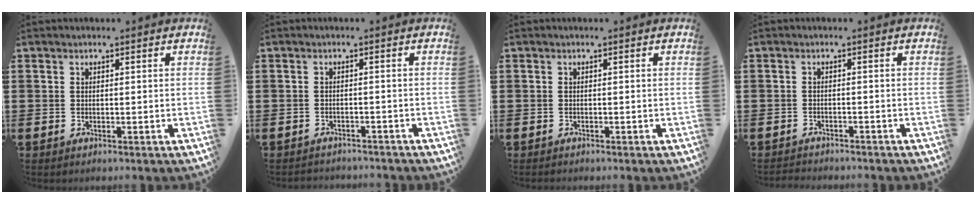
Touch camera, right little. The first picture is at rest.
{"total": 1.2, "force": [-1.2, 0.1, -0.1], "torque": [-0.002, 0.003, -0.026]}
{"total": 0.0}
{"total": 1.2, "force": [-1.2, 0.0, -0.1], "torque": [-0.001, 0.002, -0.025]}